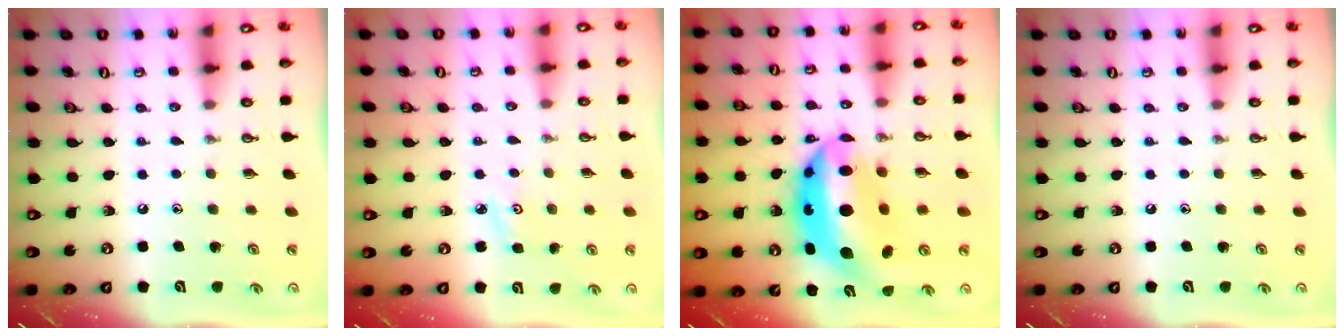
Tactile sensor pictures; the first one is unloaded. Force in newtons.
{"total": 3.0, "press": 2.9, "slide": 0.4}
{"total": 18.4, "press": 18.3, "slide": 1.6}
{"total": 0.0}